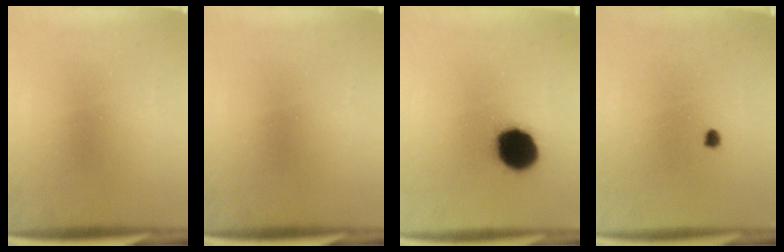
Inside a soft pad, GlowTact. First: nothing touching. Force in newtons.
{"total": 0.0}
{"total": 14.1}
{"total": 0.9}